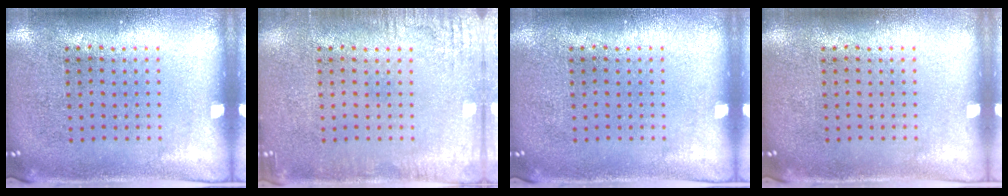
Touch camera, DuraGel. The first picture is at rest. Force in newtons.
{"total": 2.0, "press": 2.0, "slide": 0.2}
{"total": 0.0}
{"total": 0.0}